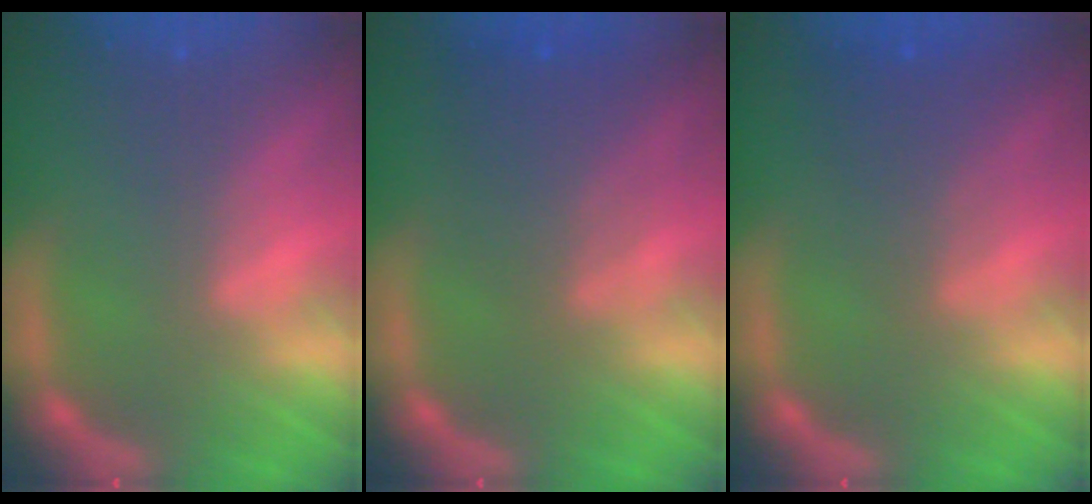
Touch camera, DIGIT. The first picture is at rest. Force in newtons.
{"total": 4.0}
{"total": 2.9}